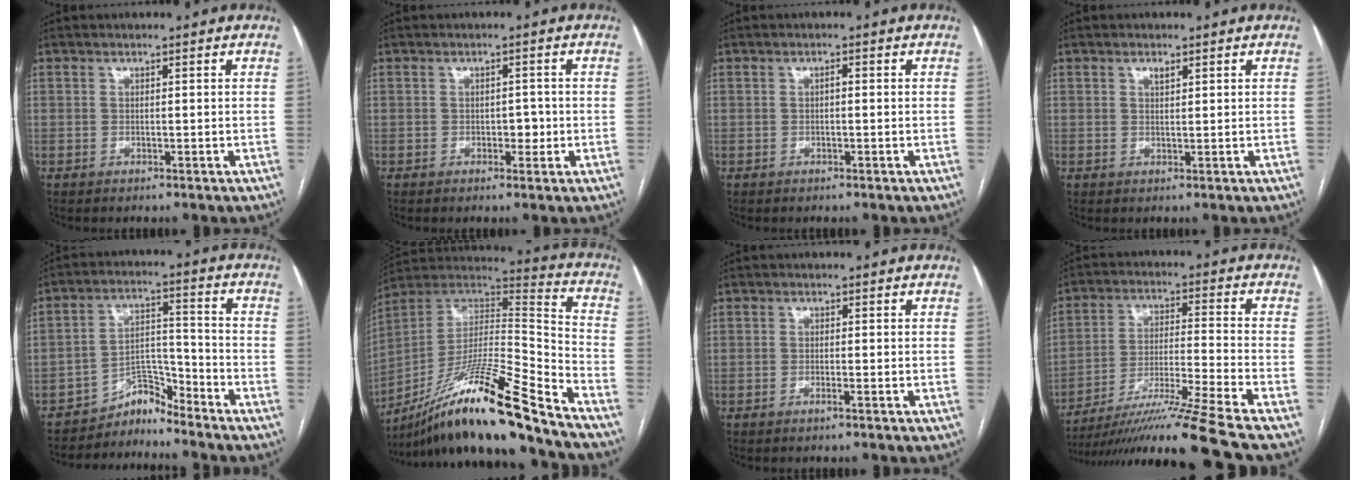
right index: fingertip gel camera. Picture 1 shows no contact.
{"total": 2.2, "force": [-0.5, 1.3, 1.6], "torque": [-0.018, 0.004, -0.005]}
{"total": 0.8, "force": [-0.1, 0.2, 0.8], "torque": [-0.014, 0.003, -0.002]}
{"total": 1.2, "force": [0.7, 0.4, 0.8], "torque": [-0.016, 0.000, 0.012]}
{"total": 5.3, "force": [-5.2, 0.7, -0.4], "torque": [0.019, 0.030, -0.087]}
{"total": 22.6, "force": [-17.1, -0.2, 14.9], "torque": [-0.261, -0.005, -0.309]}
{"total": 0.8, "force": [-0.4, -0.2, 0.6], "torque": [-0.011, 0.001, -0.009]}
{"total": 17.8, "force": [-14.5, -3.6, 9.6], "torque": [-0.170, -0.021, -0.250]}